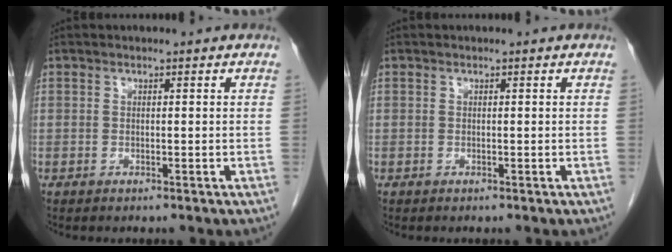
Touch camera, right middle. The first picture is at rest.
{"total": 0.0}